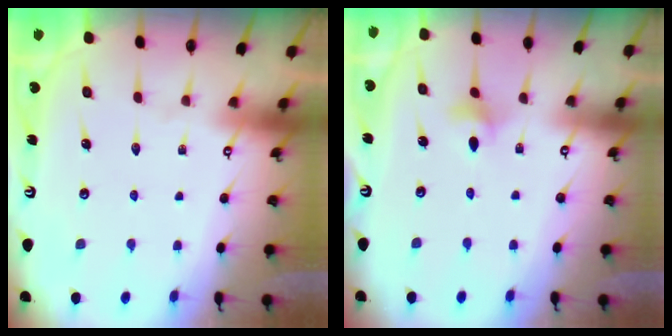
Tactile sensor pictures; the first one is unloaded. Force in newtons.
{"total": 2.8, "press": 2.8, "slide": 0.4}